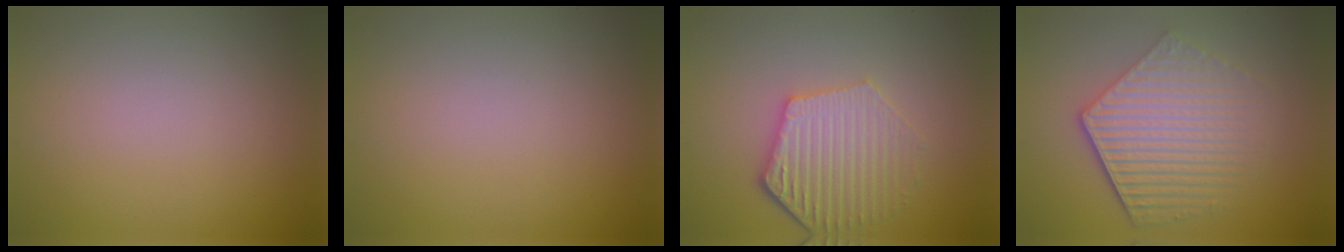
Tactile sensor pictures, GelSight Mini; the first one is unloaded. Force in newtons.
{"total": 0.0}
{"total": 5.4, "press": 4.2, "slide": 3.4}
{"total": 6.1, "press": 4.5, "slide": 4.2}